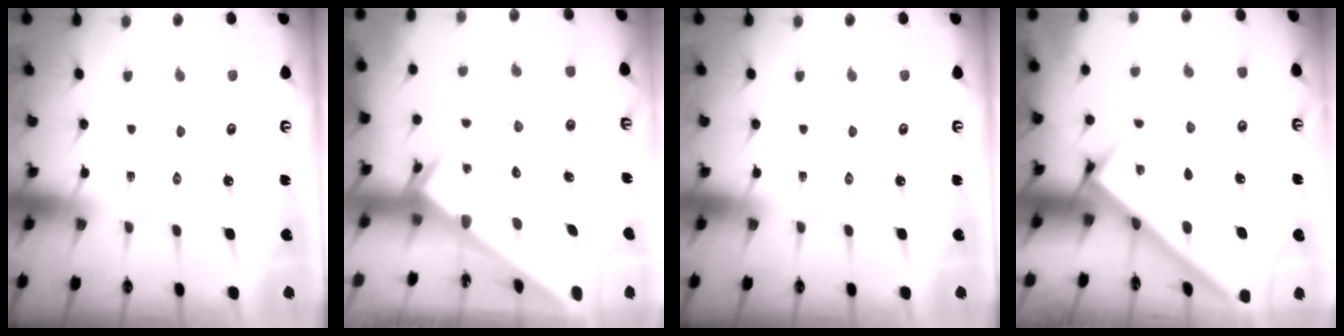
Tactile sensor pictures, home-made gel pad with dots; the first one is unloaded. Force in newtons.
{"total": 3.4, "press": 3.4, "slide": 0.4}
{"total": 0.0}
{"total": 3.0, "press": 3.0, "slide": 0.2}